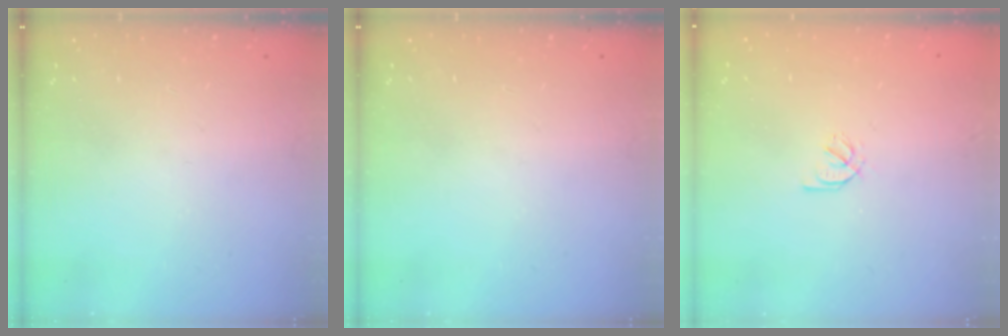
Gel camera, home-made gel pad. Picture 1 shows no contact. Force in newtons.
{"total": 0.0}
{"total": 2.1, "press": 1.9, "slide": 0.8}